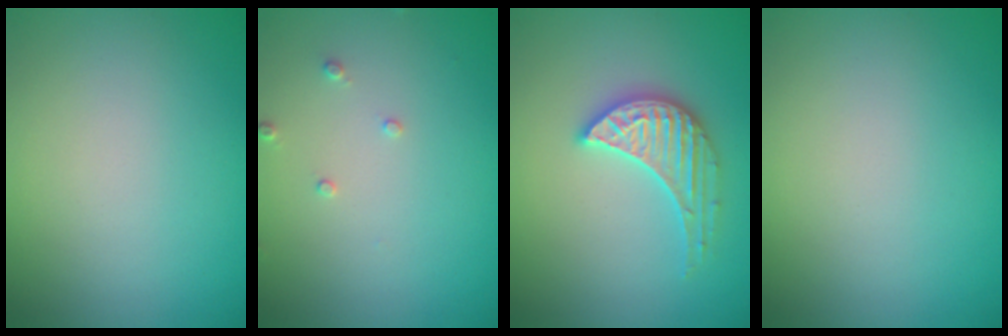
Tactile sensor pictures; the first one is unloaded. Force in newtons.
{"total": 0.8, "press": 0.8, "slide": 0.2}
{"total": 3.9, "press": 3.9, "slide": 0.5}
{"total": 0.0}